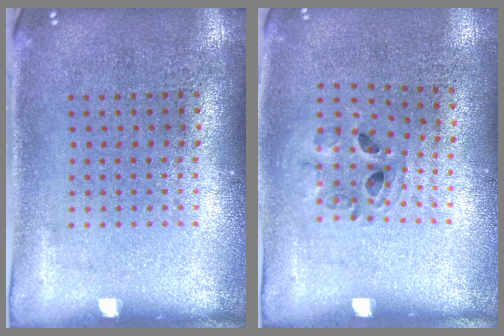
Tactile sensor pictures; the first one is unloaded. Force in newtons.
{"total": 0.9, "press": 0.9, "slide": 0.2}